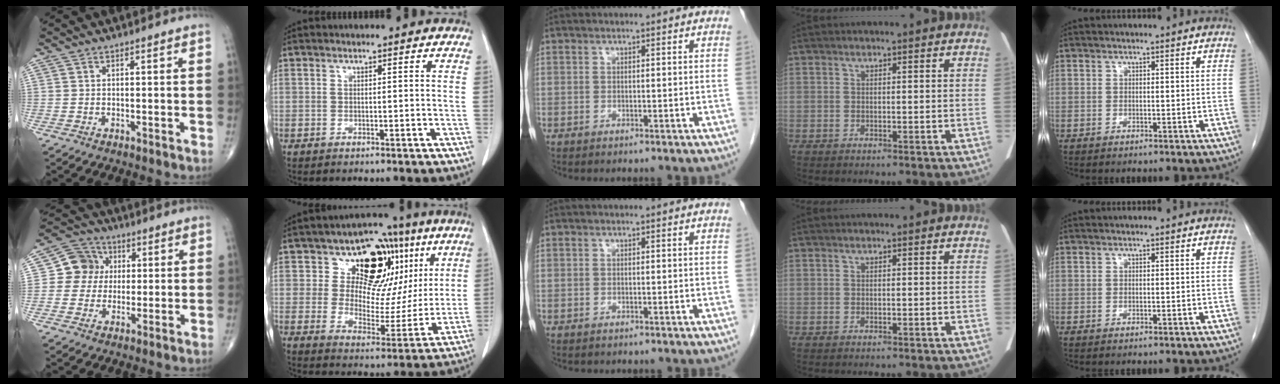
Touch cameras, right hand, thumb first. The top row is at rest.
{"thumb": {"total": 7.8, "force": [1.0, 7.3, 2.4], "torque": [-0.002, 0.009, 0.006]}, "index": {"total": 14.6, "force": [6.8, 9.9, 8.4], "torque": [-0.092, 0.025, 0.109]}}